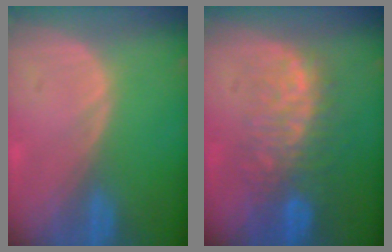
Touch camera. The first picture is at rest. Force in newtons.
{"total": 9.9, "press": 8.6, "slide": 4.8}